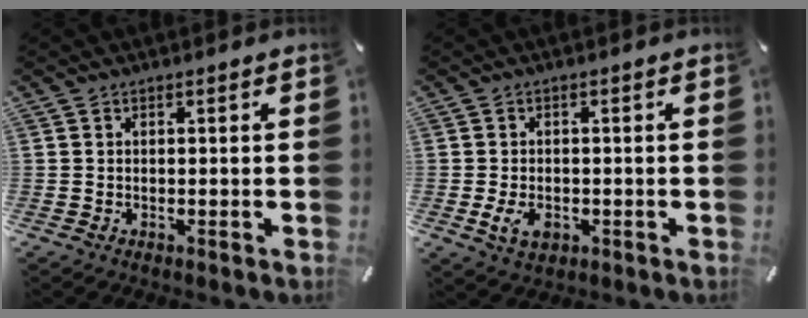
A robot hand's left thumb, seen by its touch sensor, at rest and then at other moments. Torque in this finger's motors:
{"motor_torque": [0.84, 0.95, 0.66, 0.12, 0.09]}